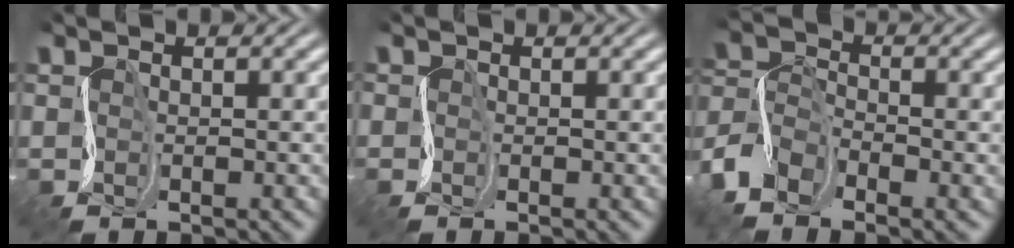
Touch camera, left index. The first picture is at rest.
{"total": 0.0}
{"total": 5.9, "force": [-3.7, 2.8, 3.7], "torque": [-0.078, 0.001, -0.089]}